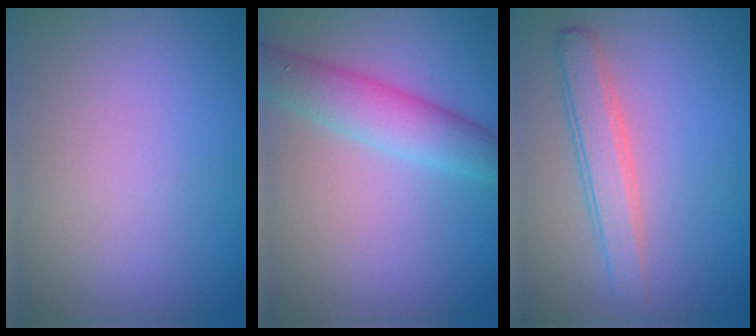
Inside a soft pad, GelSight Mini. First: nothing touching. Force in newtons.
{"total": 4.5, "press": 4.5, "slide": 0.0}
{"total": 3.0, "press": 3.0, "slide": 0.1}